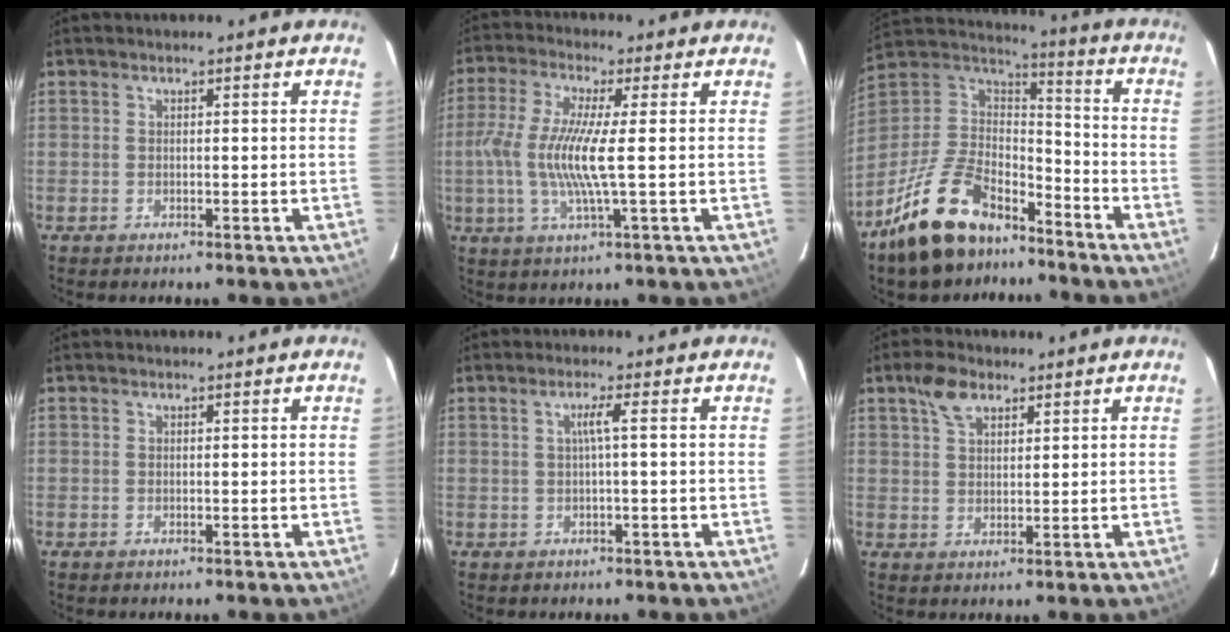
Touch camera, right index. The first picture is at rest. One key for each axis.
{"total": 10.2, "fx": -0.9, "fy": 0.3, "fz": 10.1, "tx": -0.207, "ty": -0.006, "tz": -0.017}
{"total": 20.5, "fx": -14.4, "fy": 9.9, "fz": 10.6, "tx": -0.234, "ty": 0.005, "tz": -0.243}
{"total": 0.0}
{"total": 2.0, "fx": -0.1, "fy": -0.7, "fz": 1.9, "tx": -0.036, "ty": 0.000, "tz": 0.000}
{"total": 5.1, "fx": 3.0, "fy": 2.8, "fz": 3.0, "tx": -0.054, "ty": 0.015, "tz": 0.057}